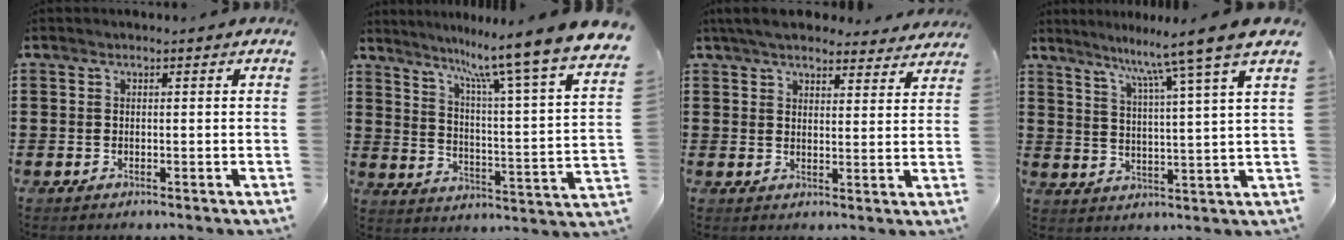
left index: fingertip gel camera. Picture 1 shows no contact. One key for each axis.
{"total": 10.0, "fx": 8.2, "fy": -1.5, "fz": 5.5, "tx": -0.113, "ty": -0.082, "tz": 0.121}
{"total": 5.4, "fx": 5.1, "fy": 1.3, "fz": 1.5, "tx": -0.046, "ty": -0.012, "tz": 0.095}
{"total": 8.3, "fx": 6.5, "fy": -1.8, "fz": 4.9, "tx": -0.110, "ty": -0.039, "tz": 0.101}